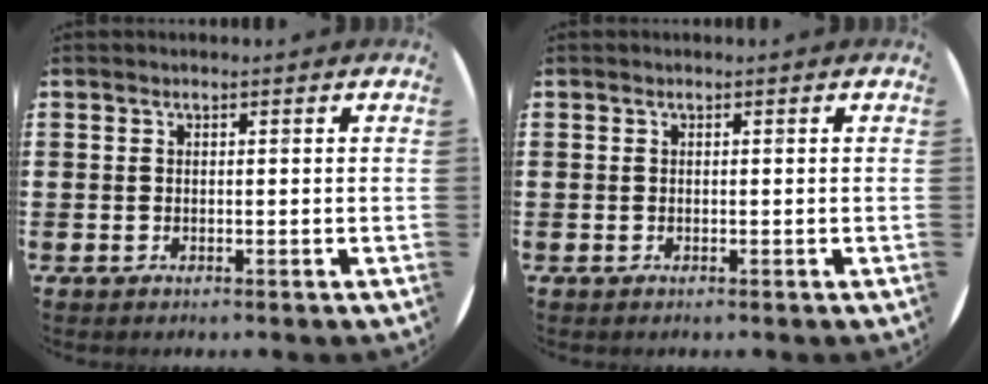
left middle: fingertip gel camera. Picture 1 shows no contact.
{"total": 0.0}